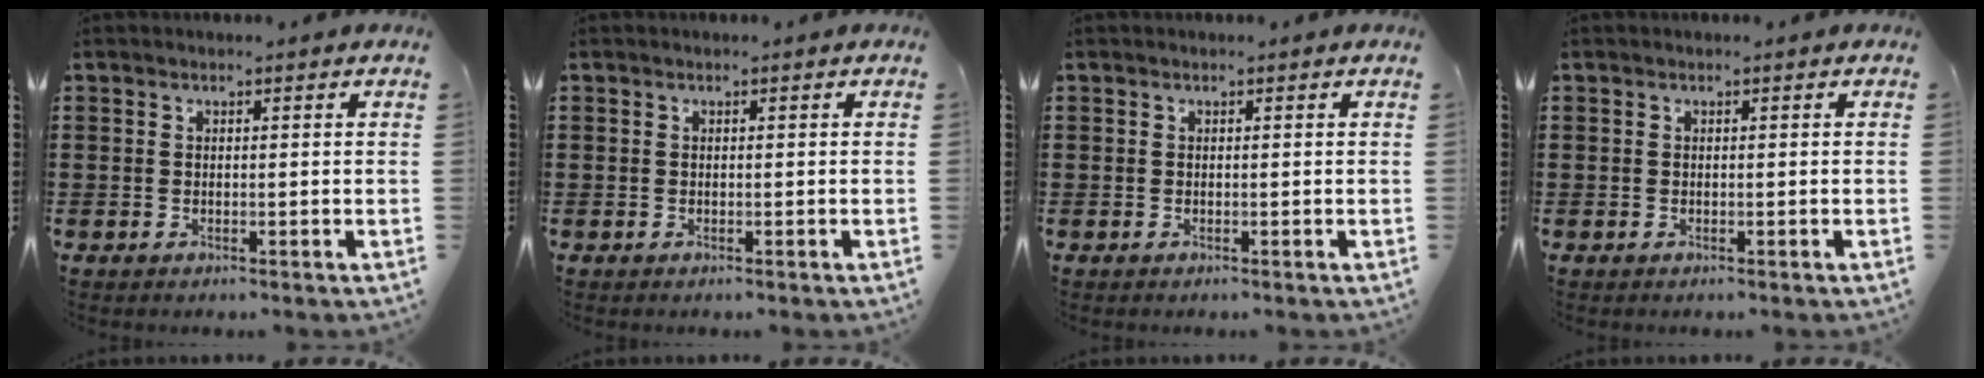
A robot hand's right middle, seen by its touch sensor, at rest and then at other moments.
{"total": 0.0}
{"total": 0.0}
{"total": 0.0}